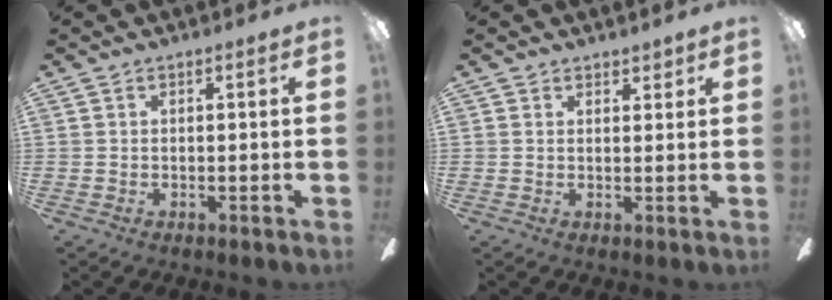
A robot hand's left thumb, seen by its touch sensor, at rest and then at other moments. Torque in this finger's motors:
{"motor_torque": [0.05, -0.17, -0.30, 0.06, -0.02]}